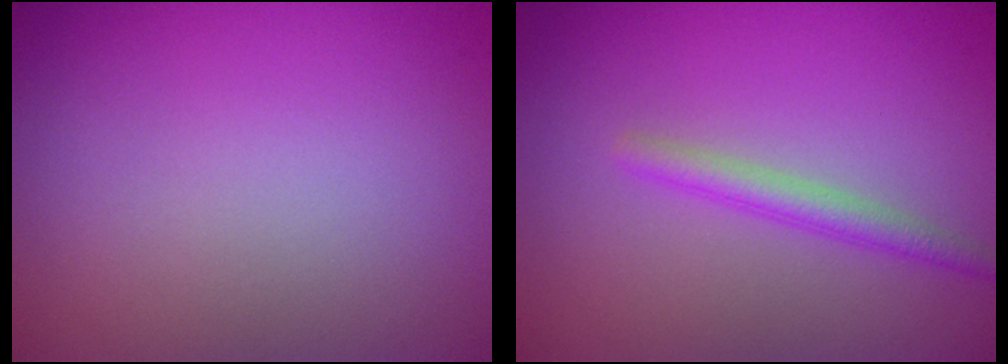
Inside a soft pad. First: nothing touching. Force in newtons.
{"total": 2.1, "press": 2.1, "slide": 0.1}